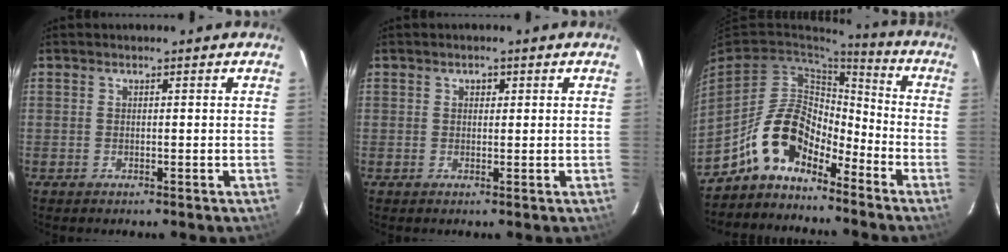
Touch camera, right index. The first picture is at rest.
{"total": 1.2, "force": [0.4, 1.0, 0.5], "torque": [-0.004, 0.006, 0.006]}
{"total": 11.9, "force": [-8.5, 5.6, 6.2], "torque": [-0.124, 0.026, -0.161]}